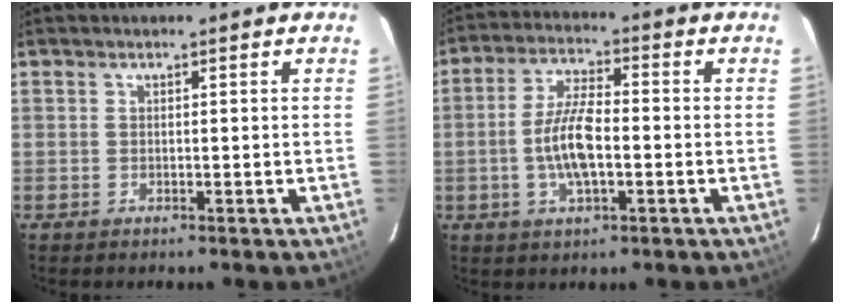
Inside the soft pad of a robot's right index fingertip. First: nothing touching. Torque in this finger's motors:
{"motor_torque": [0.62, 0.02, 0.23, 0.13]}